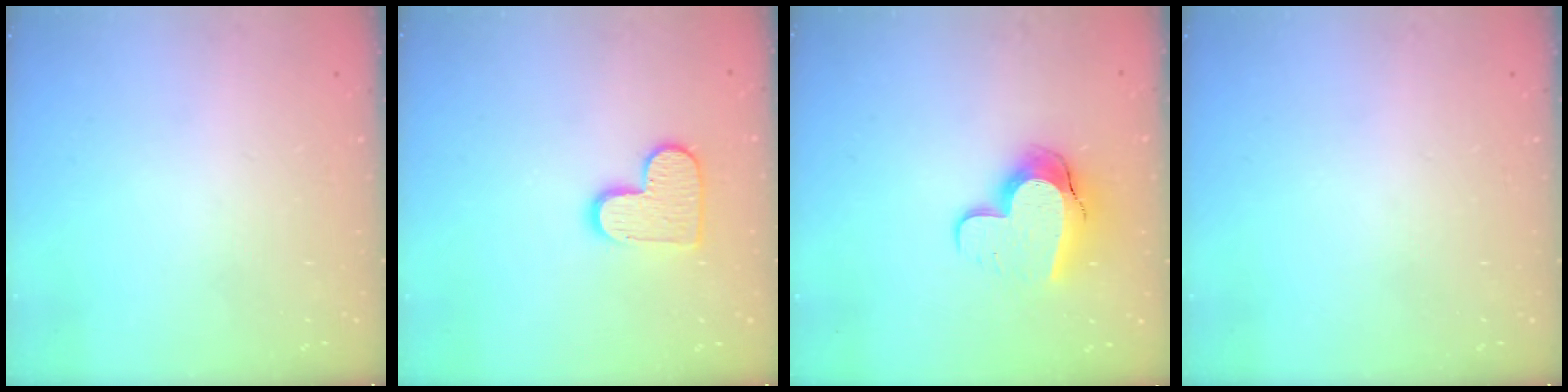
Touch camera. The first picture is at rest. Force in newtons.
{"total": 11.4, "press": 11.3, "slide": 0.6}
{"total": 11.8, "press": 11.7, "slide": 1.0}
{"total": 0.0}